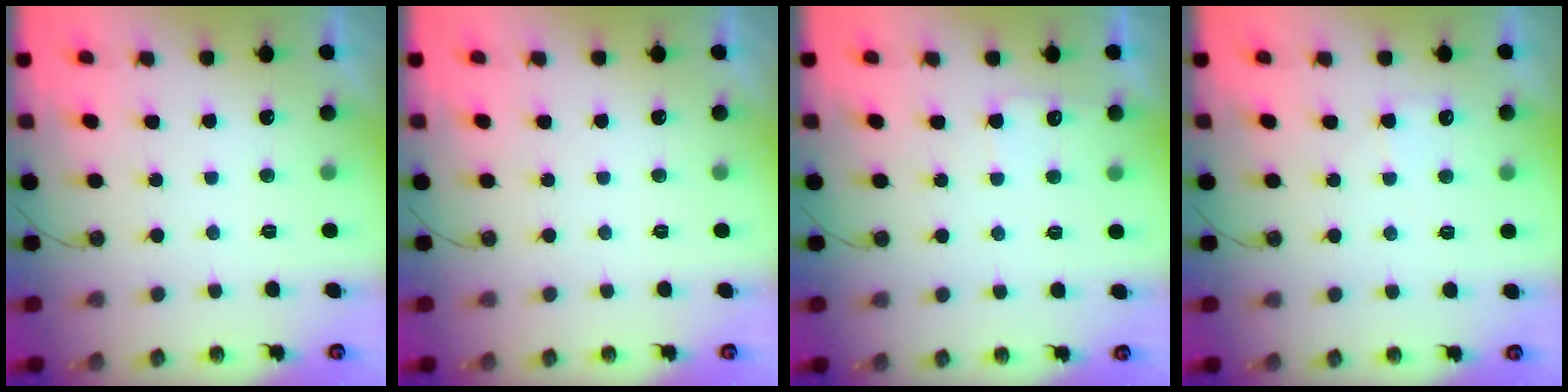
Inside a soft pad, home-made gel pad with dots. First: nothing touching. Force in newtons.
{"total": 0.0}
{"total": 6.0, "press": 5.9, "slide": 0.4}
{"total": 3.9, "press": 3.9, "slide": 0.3}